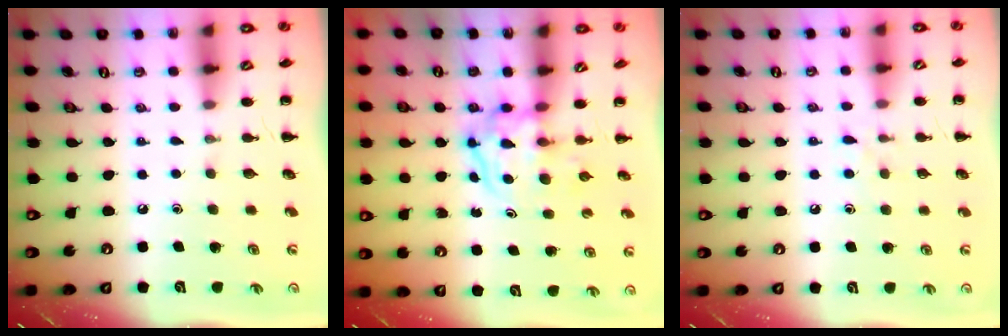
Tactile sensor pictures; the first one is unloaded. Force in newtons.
{"total": 3.8, "press": 3.7, "slide": 0.4}
{"total": 5.4, "press": 5.1, "slide": 1.9}